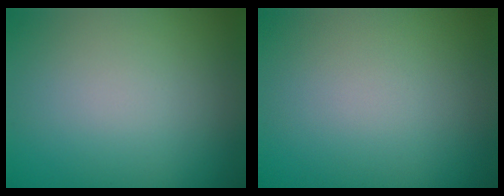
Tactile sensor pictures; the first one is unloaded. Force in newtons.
{"total": 0.0}